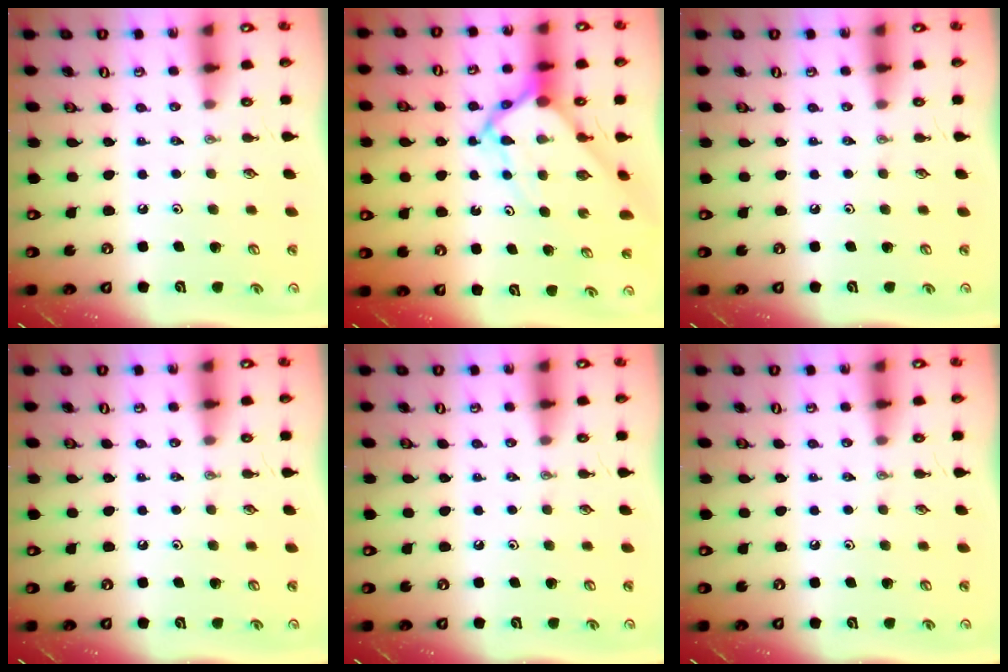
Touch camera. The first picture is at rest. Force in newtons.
{"total": 8.1, "press": 8.1, "slide": 0.7}
{"total": 0.0}
{"total": 0.0}
{"total": 0.0}
{"total": 0.0}